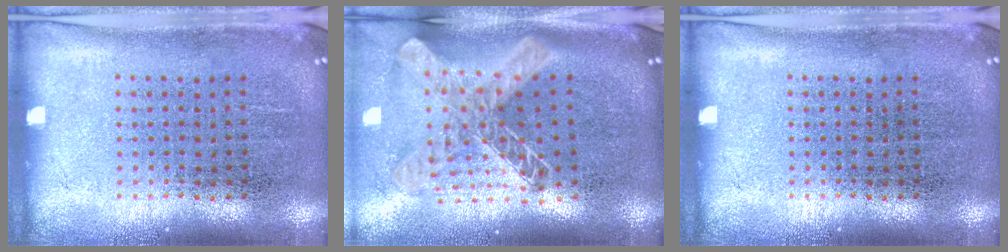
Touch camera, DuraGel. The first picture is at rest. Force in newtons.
{"total": 2.1, "press": 1.7, "slide": 1.2}
{"total": 0.0}